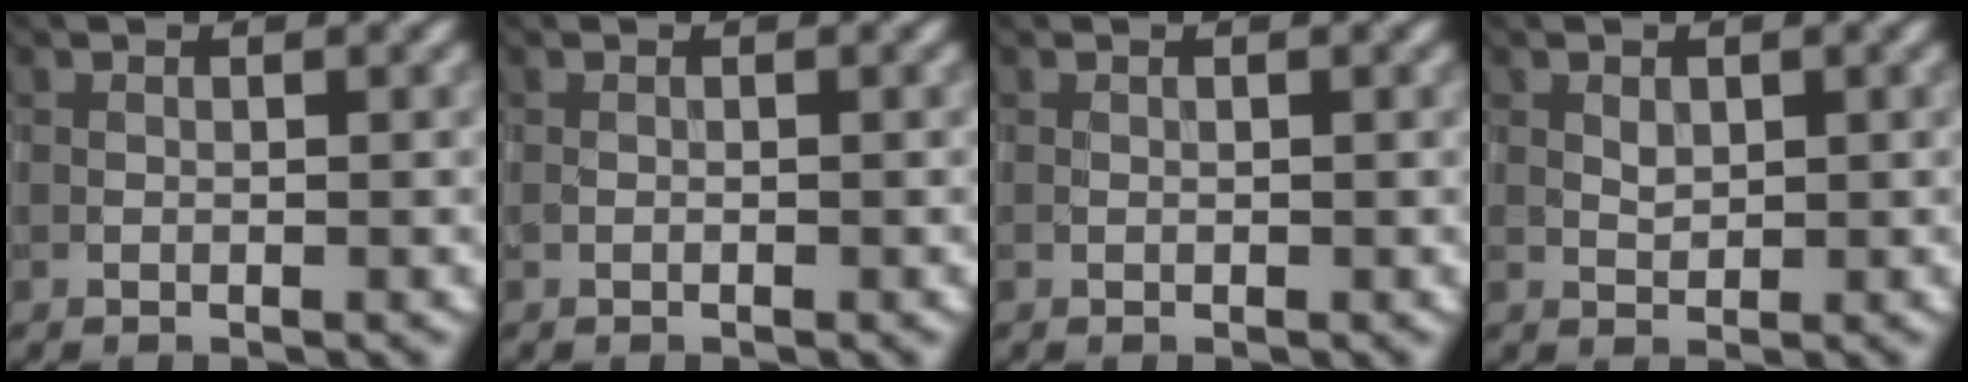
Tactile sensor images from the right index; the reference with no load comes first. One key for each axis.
{"total": 0.0}
{"total": 0.0}
{"total": 1.0, "fx": 0.3, "fy": 0.7, "fz": 0.7, "tx": -0.013, "ty": -0.002, "tz": 0.008}